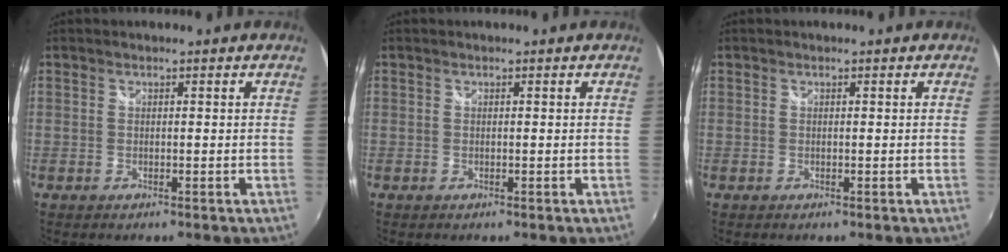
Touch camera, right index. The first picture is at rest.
{"total": 0.0}
{"total": 0.0}